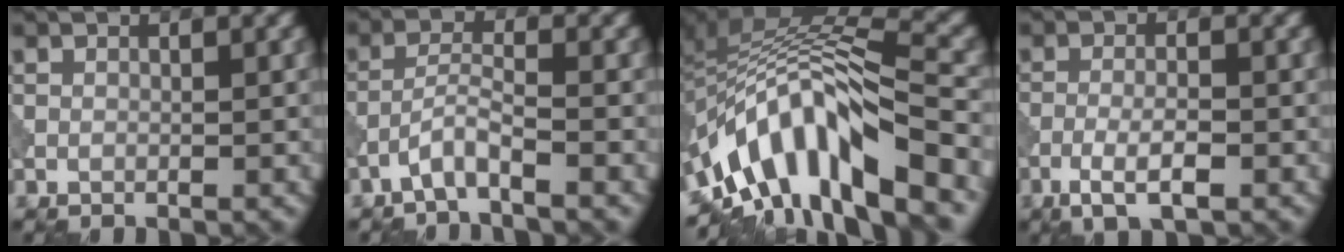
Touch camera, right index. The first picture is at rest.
{"total": 2.6, "force": [-1.9, 0.1, 1.9], "torque": [-0.038, 0.011, -0.046]}
{"total": 11.8, "force": [-6.9, 4.3, 8.5], "torque": [-0.139, 0.015, -0.128]}
{"total": 3.5, "force": [-1.7, 0.8, 2.9], "torque": [-0.059, 0.001, -0.035]}